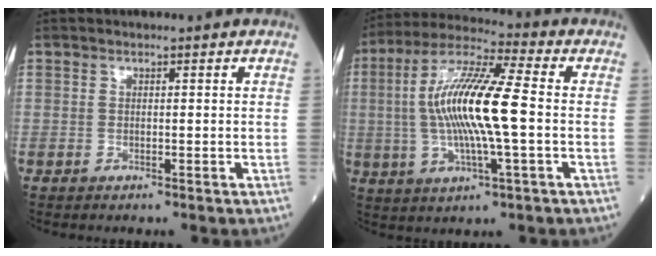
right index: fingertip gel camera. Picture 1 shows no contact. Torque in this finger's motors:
{"motor_torque": [1.87, -0.28, 1.05, 0.21]}